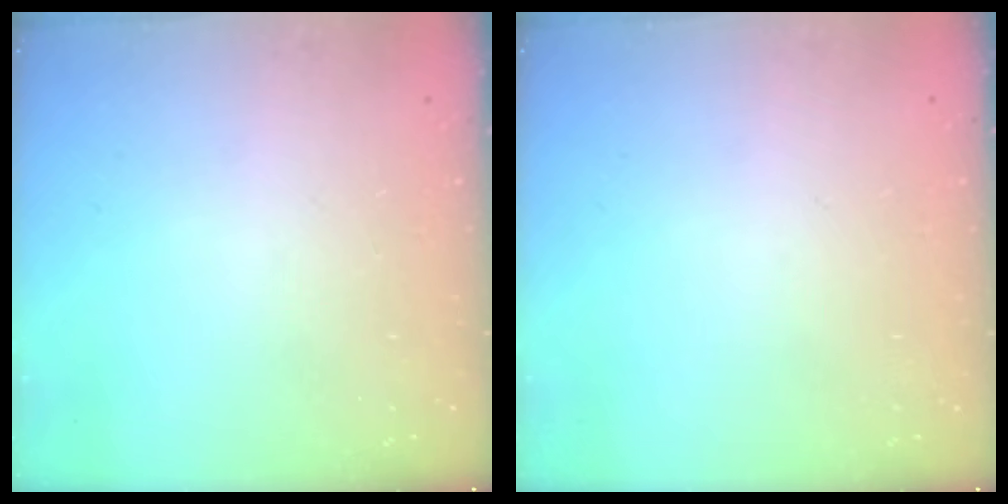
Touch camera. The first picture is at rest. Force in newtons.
{"total": 0.0}